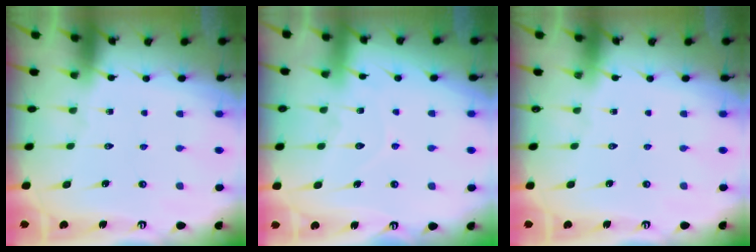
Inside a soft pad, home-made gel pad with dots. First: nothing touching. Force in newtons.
{"total": 7.8, "press": 7.7, "slide": 0.7}
{"total": 0.0}